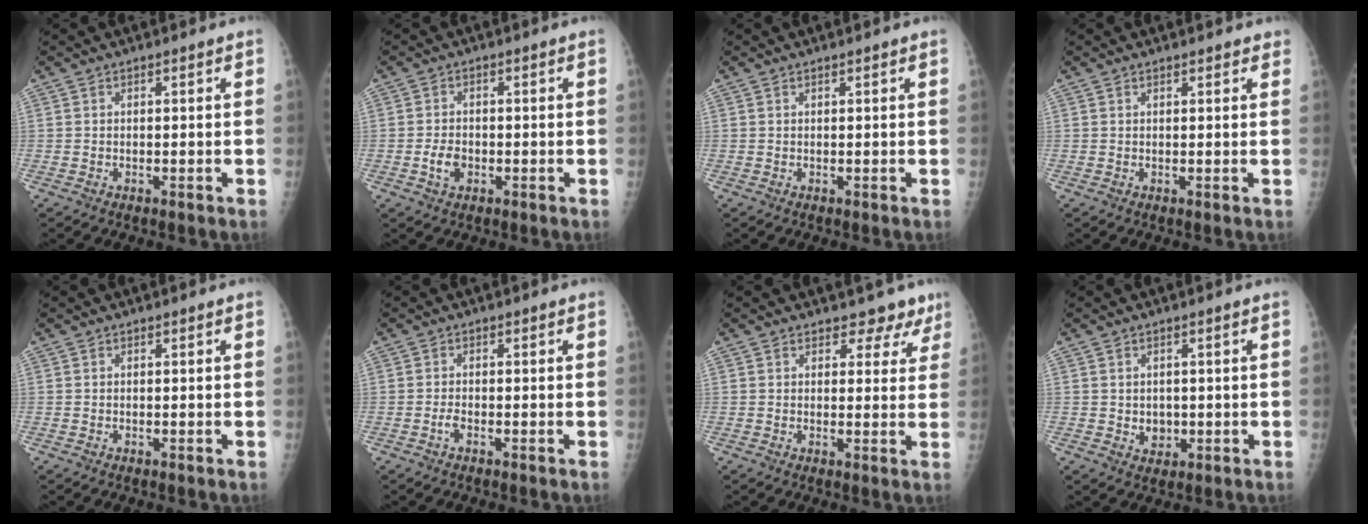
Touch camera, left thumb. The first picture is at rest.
{"total": 3.4, "force": [-1.0, 2.4, 2.1], "torque": [-0.033, 0.006, -0.017]}
{"total": 0.0}
{"total": 1.4, "force": [1.1, 0.6, 0.5], "torque": [0.004, -0.003, 0.011]}
{"total": 0.0}
{"total": 1.2, "force": [-0.7, 0.5, 0.9], "torque": [-0.018, 0.001, -0.015]}
{"total": 5.2, "force": [4.1, 3.0, 0.9], "torque": [0.023, -0.024, 0.039]}
{"total": 2.9, "force": [0.0, 2.5, 1.5], "torque": [-0.009, -0.001, 0.007]}